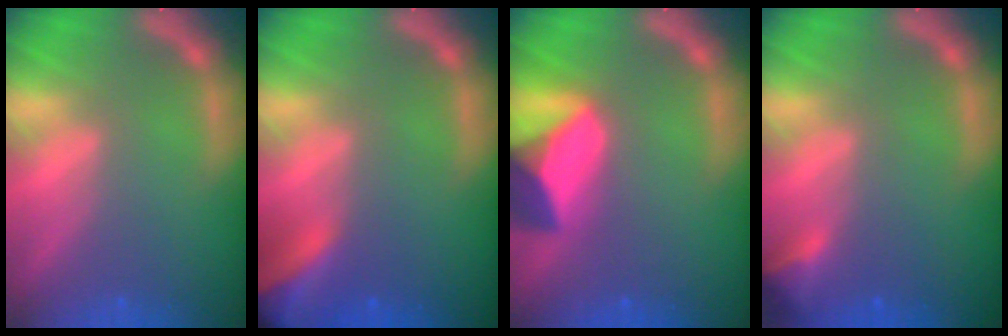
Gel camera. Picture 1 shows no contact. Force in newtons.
{"total": 9.4}
{"total": 8.9}
{"total": 2.4}